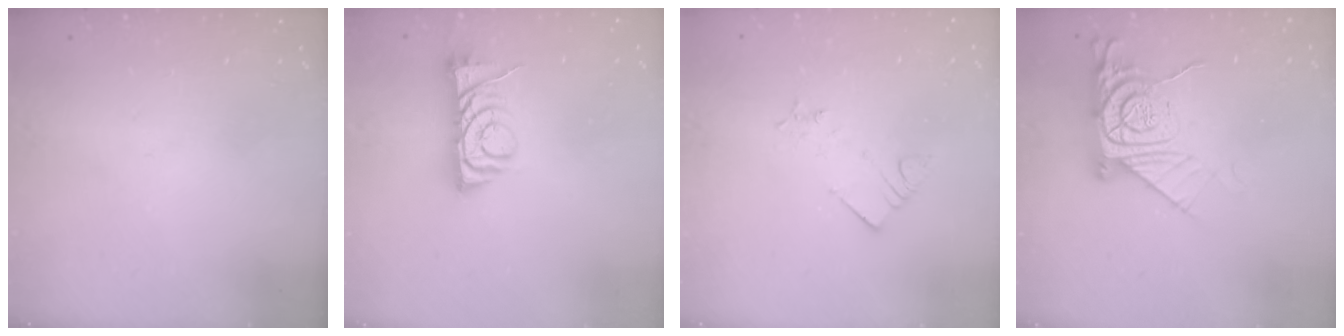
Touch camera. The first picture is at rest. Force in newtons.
{"total": 7.1, "press": 7.0, "slide": 0.9}
{"total": 2.8, "press": 2.7, "slide": 0.5}
{"total": 14.5, "press": 14.4, "slide": 1.2}